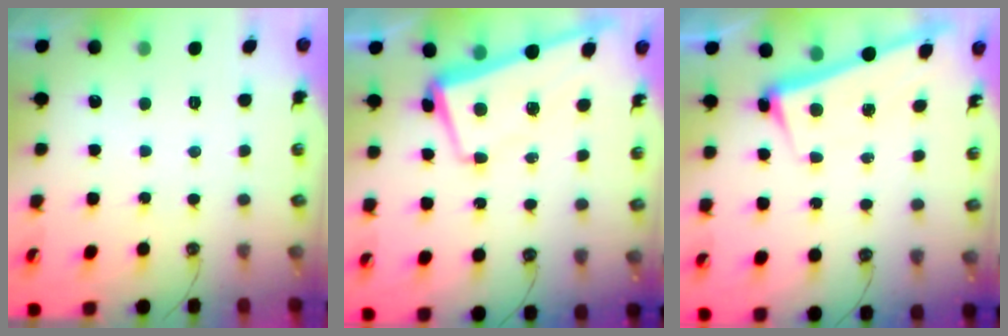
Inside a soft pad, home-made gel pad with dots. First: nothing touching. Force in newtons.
{"total": 1.2, "press": 0.0, "slide": 1.2}
{"total": 2.6, "press": 2.5, "slide": 0.7}